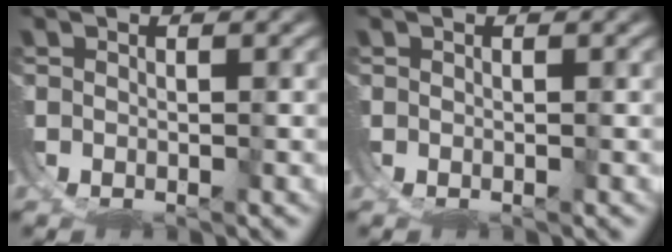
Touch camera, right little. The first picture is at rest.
{"total": 0.0}